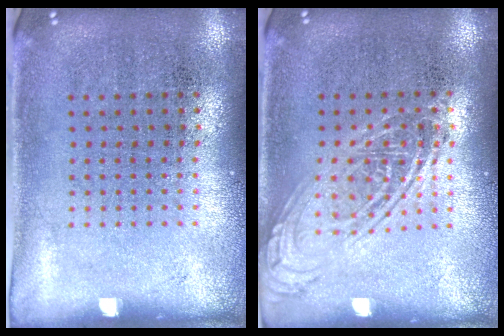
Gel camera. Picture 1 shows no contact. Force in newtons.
{"total": 1.8, "press": 1.8, "slide": 0.1}